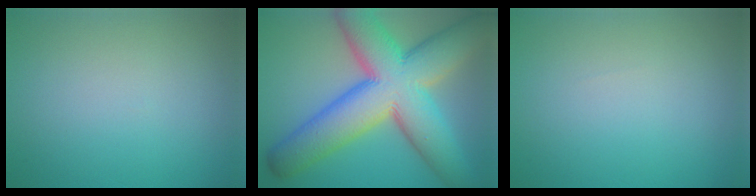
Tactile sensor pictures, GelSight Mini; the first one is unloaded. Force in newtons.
{"total": 14.8, "press": 14.8, "slide": 0.5}
{"total": 0.0}